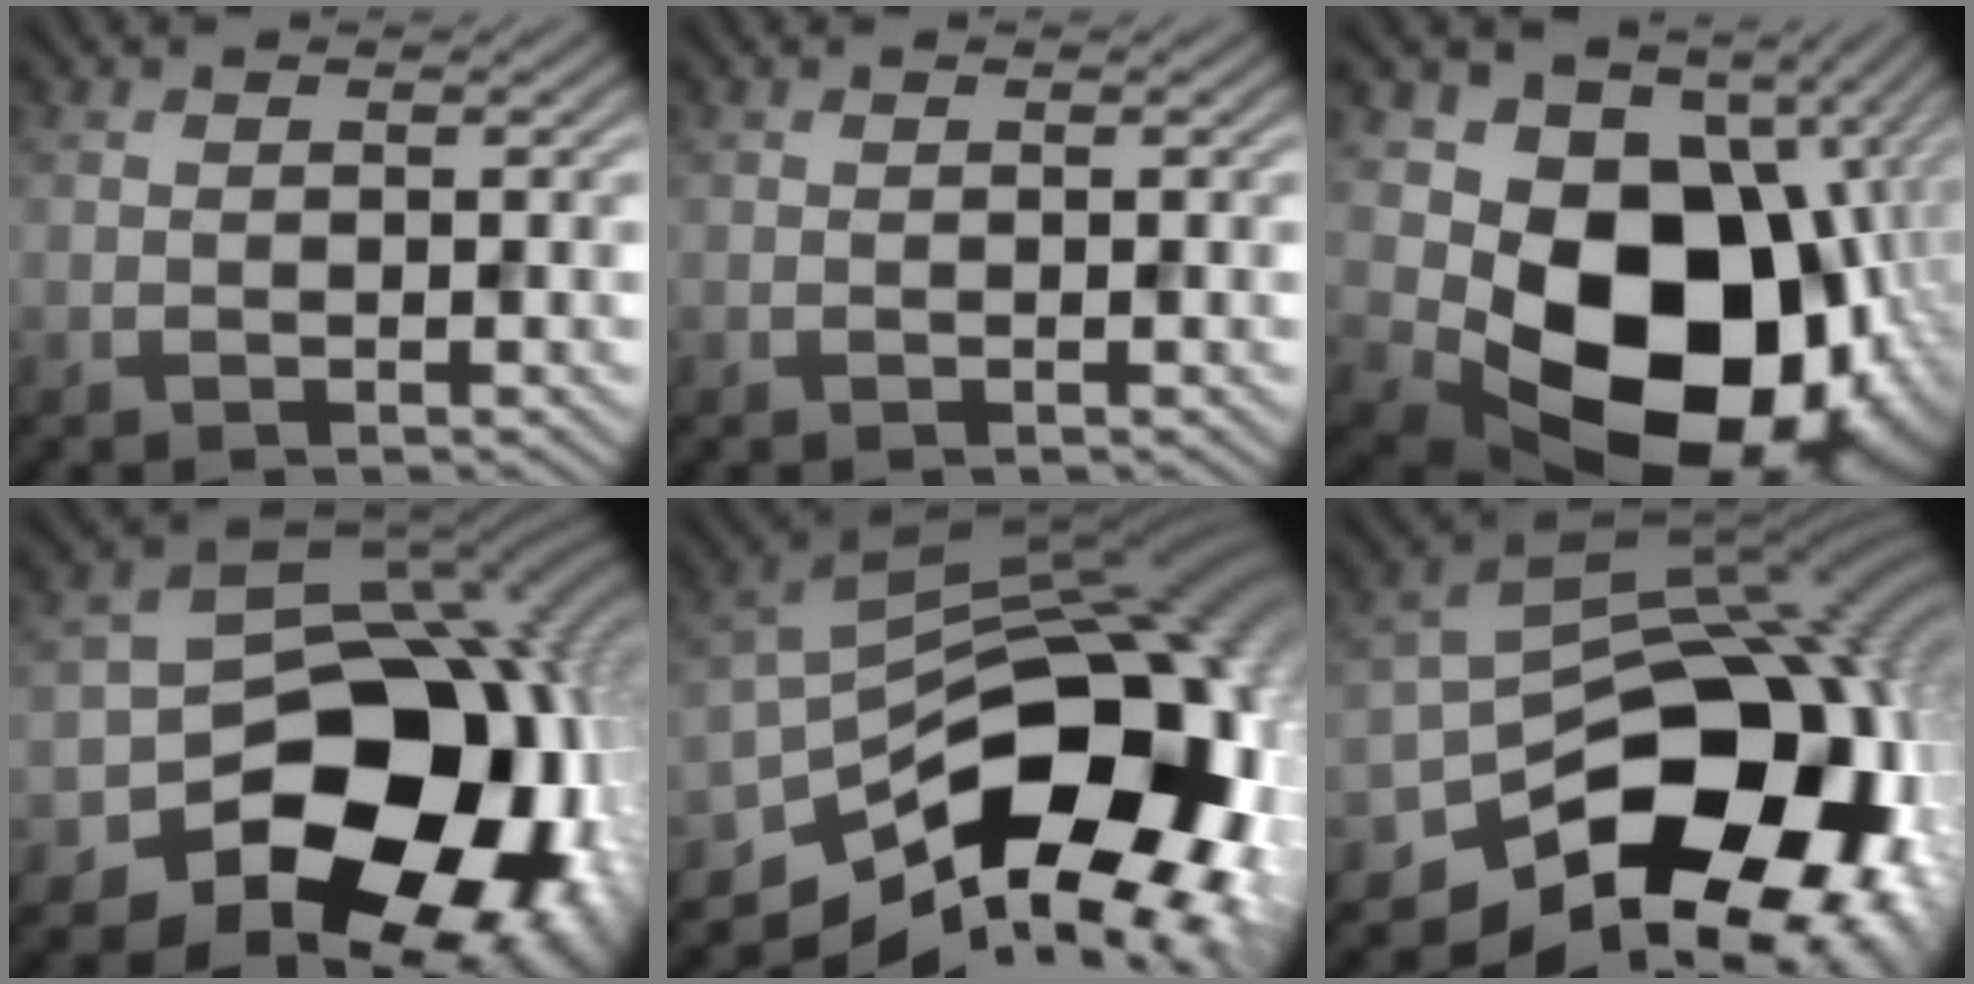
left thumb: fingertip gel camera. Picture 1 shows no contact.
{"total": 0.0}
{"total": 19.3, "force": [-3.0, 15.0, 11.8], "torque": [-0.199, -0.072, -0.001]}
{"total": 18.6, "force": [-7.3, 14.3, 9.4], "torque": [-0.131, -0.044, -0.109]}
{"total": 17.2, "force": [-7.5, 10.4, 11.5], "torque": [-0.154, -0.029, -0.112]}
{"total": 17.6, "force": [-8.2, 11.9, 10.0], "torque": [-0.140, -0.040, -0.124]}